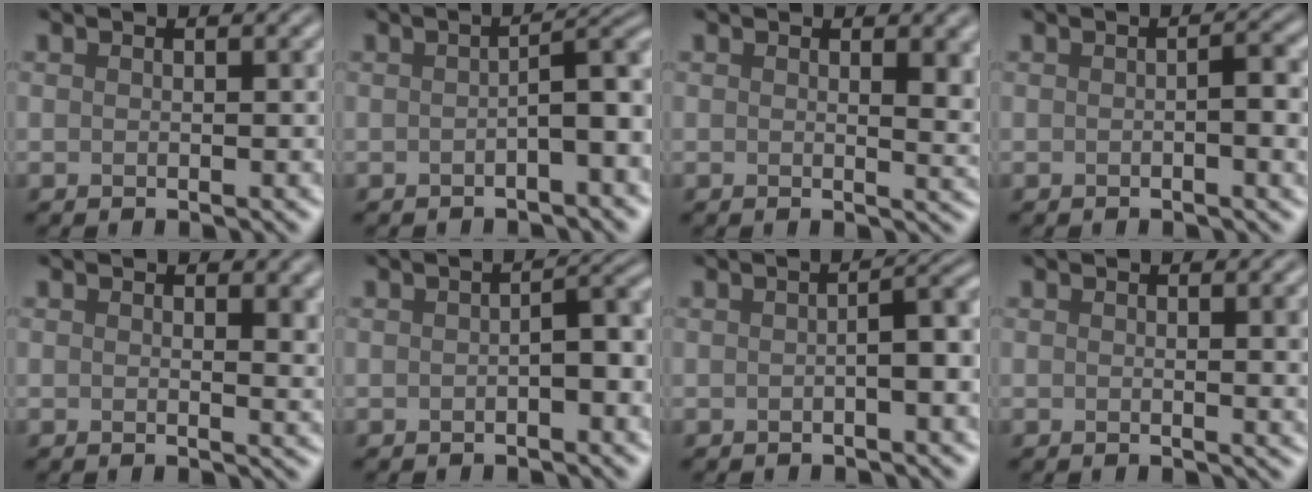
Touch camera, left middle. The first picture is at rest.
{"total": 3.7, "force": [-0.9, 0.9, 3.5], "torque": [-0.049, 0.015, -0.016]}
{"total": 2.7, "force": [0.8, 1.0, 2.4], "torque": [-0.025, -0.004, 0.013]}
{"total": 2.5, "force": [-0.3, 0.5, 2.4], "torque": [-0.036, 0.002, -0.005]}
{"total": 2.1, "force": [0.8, 0.9, 1.7], "torque": [-0.016, -0.003, 0.012]}
{"total": 2.7, "force": [-0.7, 0.8, 2.5], "torque": [-0.039, 0.009, -0.011]}
{"total": 3.0, "force": [-0.5, 0.6, 2.8], "torque": [-0.040, 0.013, -0.009]}
{"total": 2.5, "force": [0.4, 0.7, 2.4], "torque": [-0.021, 0.001, 0.002]}